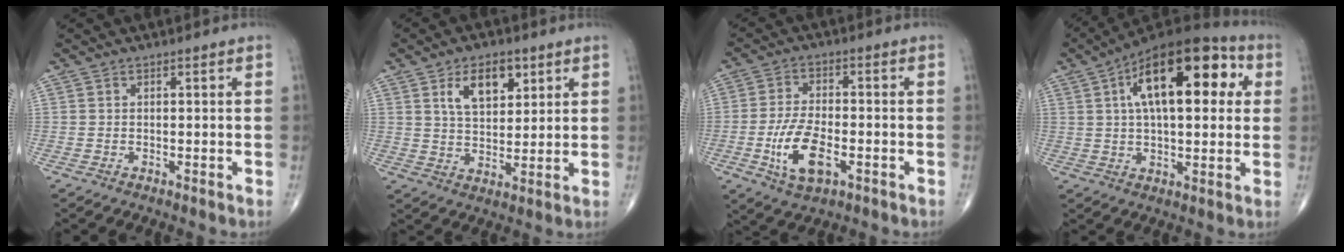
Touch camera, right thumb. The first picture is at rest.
{"total": 9.1, "force": [4.2, 5.1, 6.3], "torque": [-0.081, -0.020, 0.074]}
{"total": 10.1, "force": [-3.2, 4.8, 8.2], "torque": [-0.159, 0.008, -0.056]}
{"total": 22.3, "force": [6.2, 10.1, 18.8], "torque": [-0.274, 0.021, 0.087]}